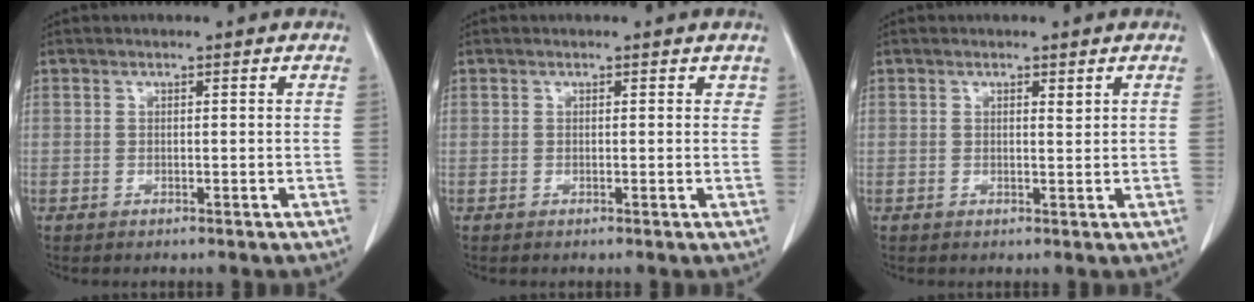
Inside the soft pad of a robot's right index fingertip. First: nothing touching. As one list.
[{"total": 0.9, "force": [0.4, 0.7, 0.5], "torque": [0.004, 0.002, -0.004]}, {"total": 1.1, "force": [0.5, 0.4, 0.9], "torque": [-0.014, -0.002, 0.007]}]